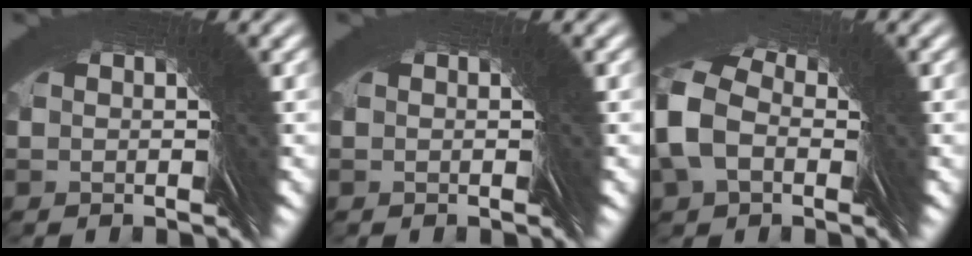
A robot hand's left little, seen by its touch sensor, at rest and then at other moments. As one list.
[{"total": 0.0}, {"total": 6.1, "force": [2.0, 4.9, 3.0], "torque": [-0.062, 0.018, 0.018]}]